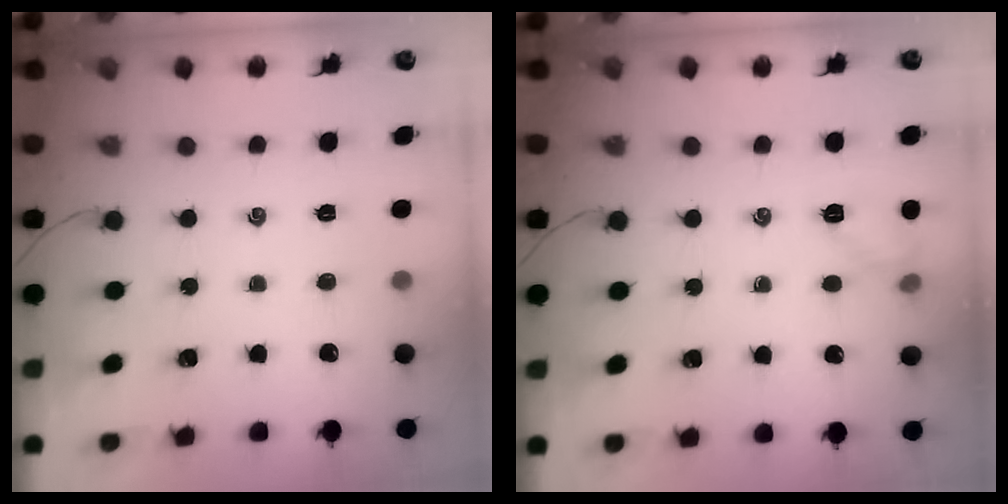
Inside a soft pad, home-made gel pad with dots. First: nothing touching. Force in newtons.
{"total": 6.4, "press": 6.2, "slide": 1.5}